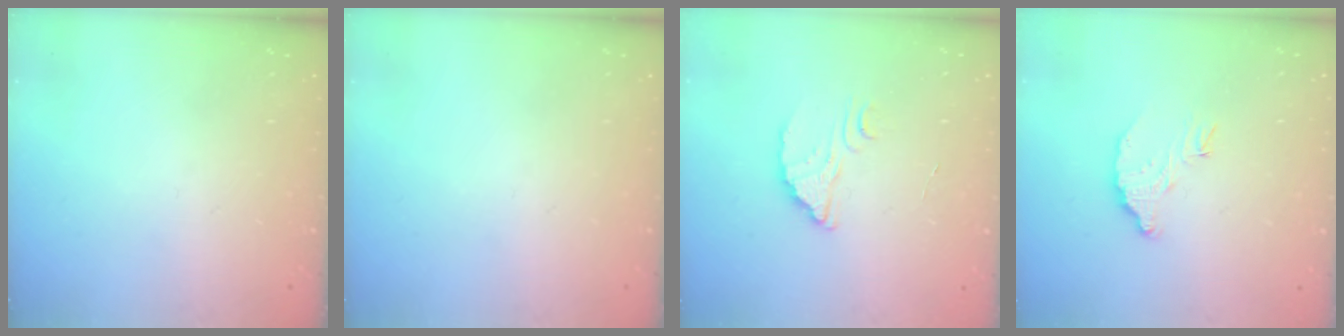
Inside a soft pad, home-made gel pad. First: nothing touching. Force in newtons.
{"total": 0.0}
{"total": 2.7, "press": 2.7, "slide": 0.1}
{"total": 7.5, "press": 7.5, "slide": 0.8}